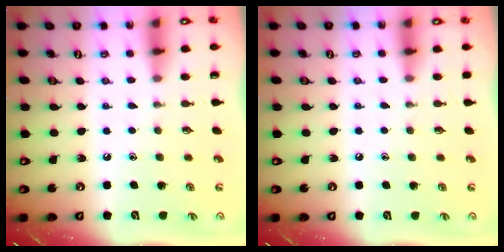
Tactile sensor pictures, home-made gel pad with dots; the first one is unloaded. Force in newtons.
{"total": 3.7, "press": 3.6, "slide": 0.6}